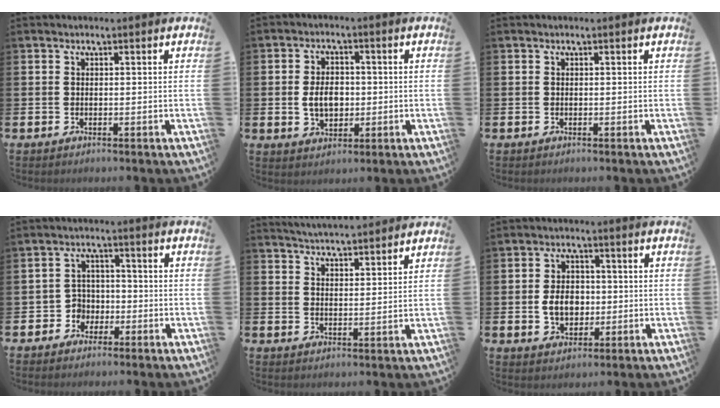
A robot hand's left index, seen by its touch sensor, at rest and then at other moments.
{"total": 4.7, "force": [-0.2, 3.3, 3.3], "torque": [-0.044, 0.004, -0.010]}
{"total": 0.0}
{"total": 3.5, "force": [-1.6, 3.0, 0.4], "torque": [-0.022, 0.003, -0.039]}
{"total": 4.6, "force": [4.6, 0.0, -0.1], "torque": [-0.008, -0.028, 0.083]}
{"total": 4.9, "force": [-0.4, 3.7, 3.1], "torque": [-0.043, 0.003, -0.016]}